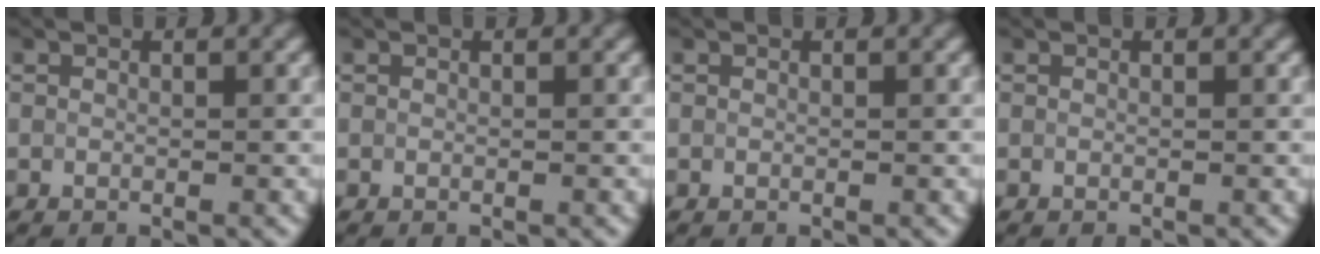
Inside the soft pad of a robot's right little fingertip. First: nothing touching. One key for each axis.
{"total": 0.0}
{"total": 0.0}
{"total": 0.0}